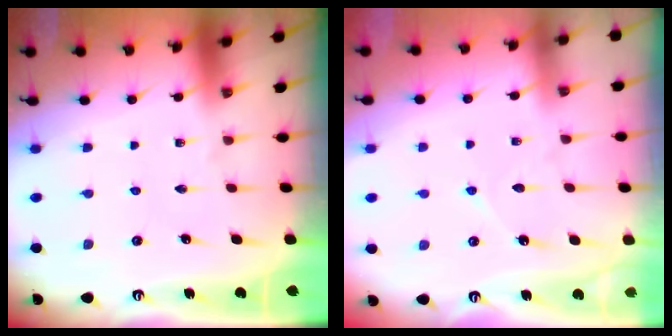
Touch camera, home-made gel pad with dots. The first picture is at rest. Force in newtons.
{"total": 3.6, "press": 3.6, "slide": 0.5}